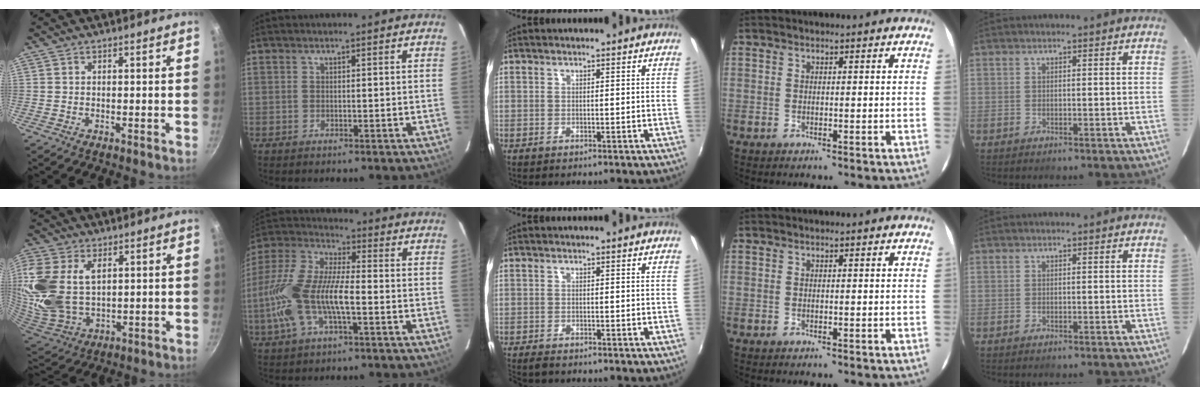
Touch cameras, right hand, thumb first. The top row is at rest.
{"thumb": {"total": 19.5, "force": [4.6, 12.9, 13.9], "torque": [-0.309, -0.013, 0.101]}, "index": {"total": 15.4, "force": [-3.6, 5.3, 14.1], "torque": [-0.298, 0.001, -0.071]}, "middle": {"total": 2.4, "force": [-2.2, 0.5, 0.7], "torque": [-0.023, -0.013, -0.043]}}